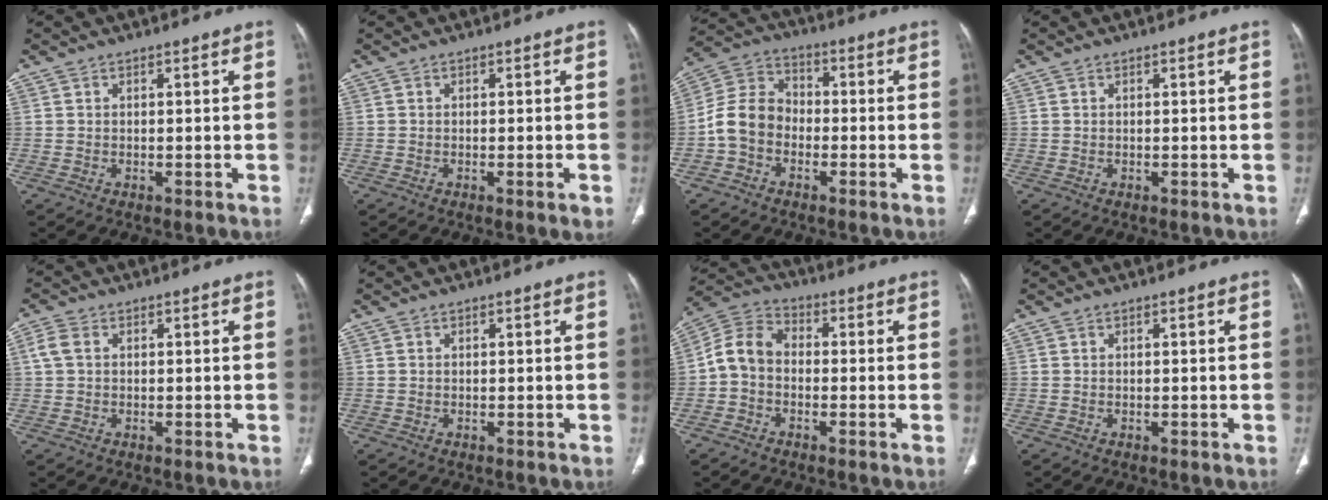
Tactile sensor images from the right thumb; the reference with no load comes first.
{"total": 2.0, "force": [-0.7, 0.3, 1.9], "torque": [-0.028, -0.006, -0.007]}
{"total": 9.0, "force": [-2.5, 7.1, 4.9], "torque": [-0.086, 0.036, -0.061]}
{"total": 0.0}
{"total": 3.1, "force": [0.8, 2.2, 2.1], "torque": [-0.054, 0.010, 0.016]}
{"total": 0.0}
{"total": 7.7, "force": [-1.2, 5.9, 4.8], "torque": [-0.080, 0.029, -0.041]}
{"total": 0.0}